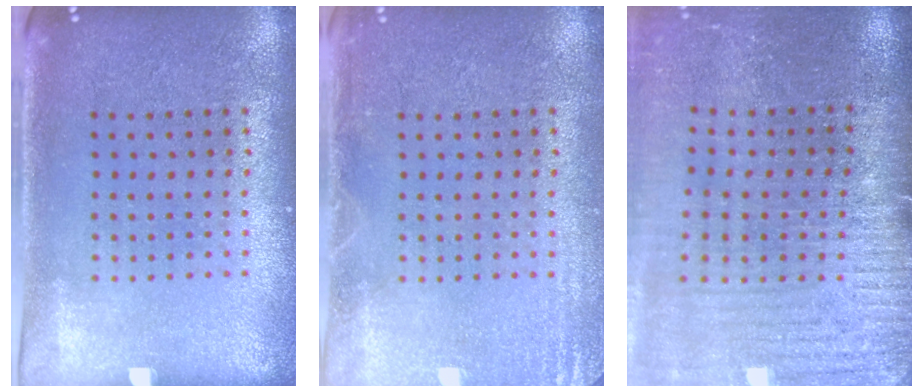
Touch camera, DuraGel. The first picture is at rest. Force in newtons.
{"total": 2.0, "press": 2.0, "slide": 0.4}
{"total": 3.8, "press": 3.3, "slide": 1.9}